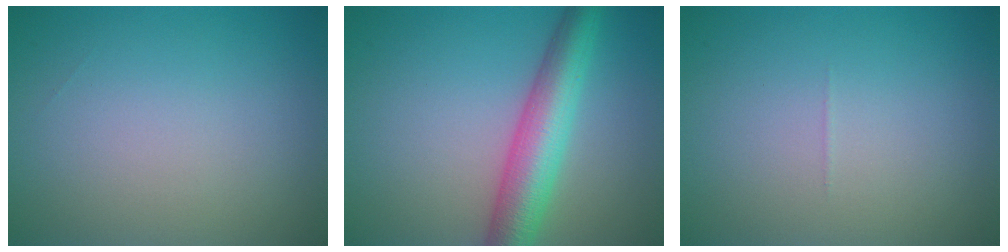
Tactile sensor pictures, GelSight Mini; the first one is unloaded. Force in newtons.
{"total": 6.2, "press": 6.2, "slide": 0.2}
{"total": 0.0}